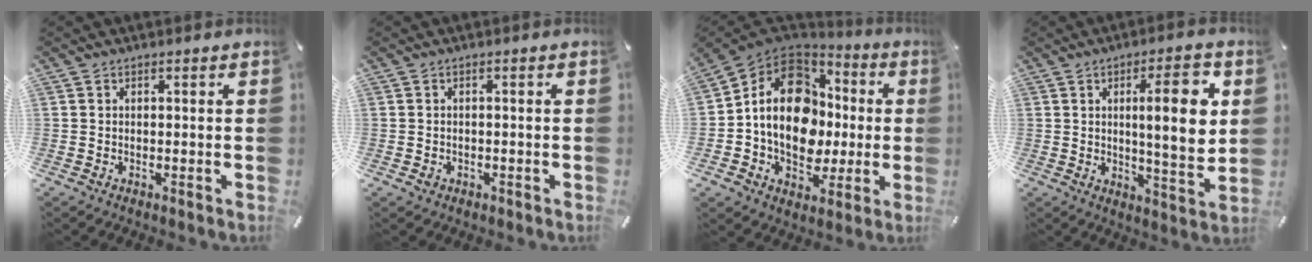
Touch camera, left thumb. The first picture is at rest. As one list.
[{"total": 1.4, "force": [-0.7, 1.1, 0.5], "torque": [-0.009, 0.004, -0.014]}, {"total": 17.3, "force": [0.3, 13.4, 10.9], "torque": [-0.206, 0.002, 0.011]}, {"total": 14.1, "force": [3.3, 3.3, 13.3], "torque": [-0.188, -0.008, 0.043]}]